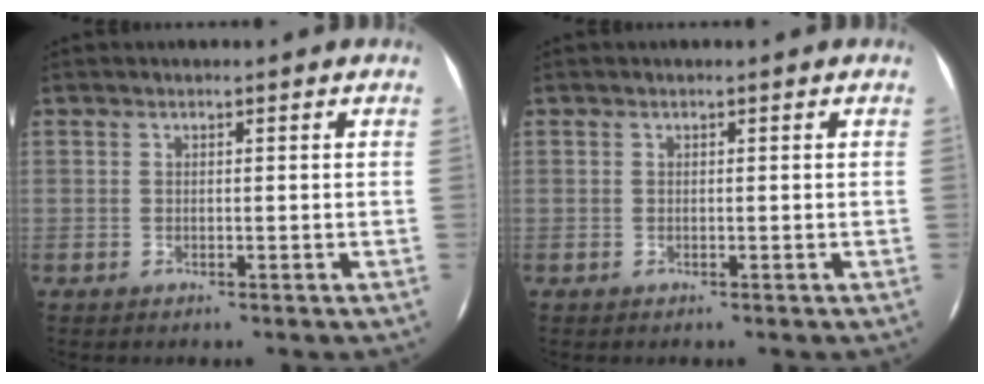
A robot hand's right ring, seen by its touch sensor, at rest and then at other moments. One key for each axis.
{"total": 0.0}